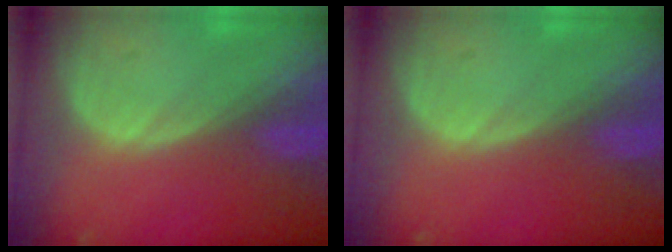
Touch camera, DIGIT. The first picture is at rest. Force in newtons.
{"total": 0.0}